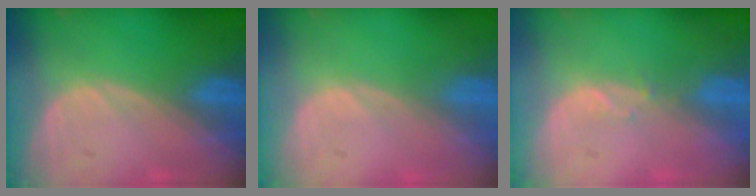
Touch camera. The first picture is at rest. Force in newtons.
{"total": 0.0}
{"total": 1.1, "press": 1.0, "slide": 0.4}